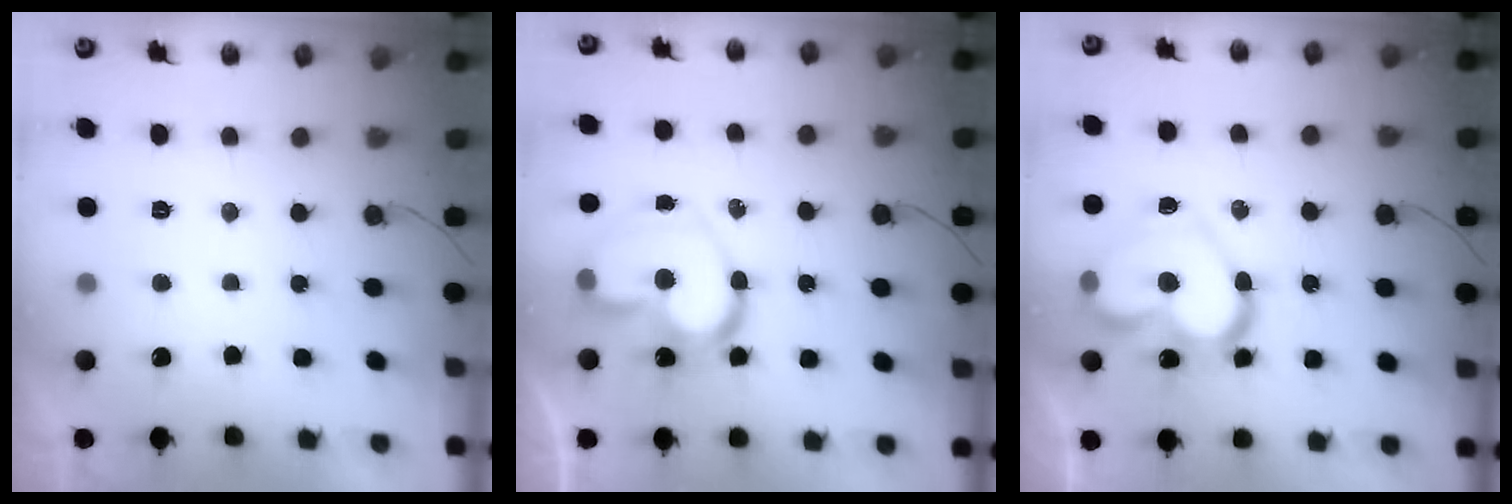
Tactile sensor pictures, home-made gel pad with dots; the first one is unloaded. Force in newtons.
{"total": 17.3, "press": 17.3, "slide": 1.3}
{"total": 17.4, "press": 17.3, "slide": 2.0}